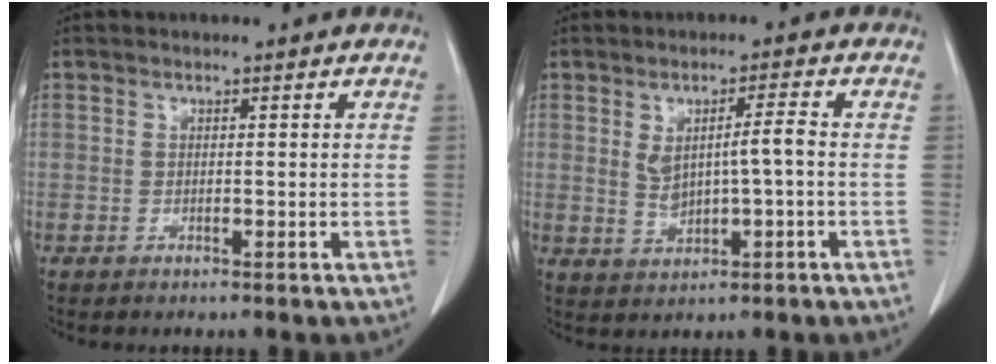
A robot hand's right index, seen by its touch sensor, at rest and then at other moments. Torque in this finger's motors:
{"motor_torque": [0.16, 0.05, 0.10, 0.05]}